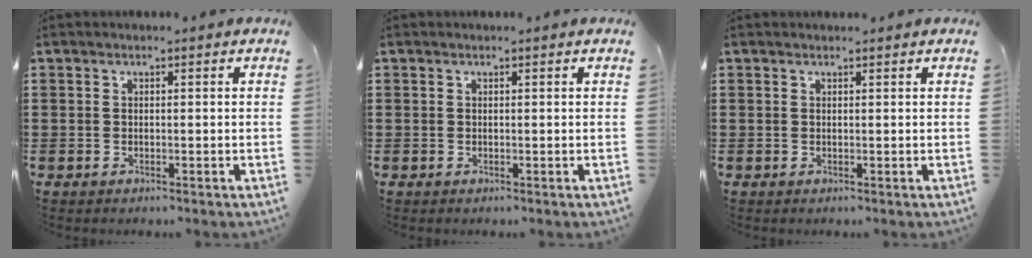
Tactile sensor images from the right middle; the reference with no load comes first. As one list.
[{"total": 0.0}, {"total": 0.0}]